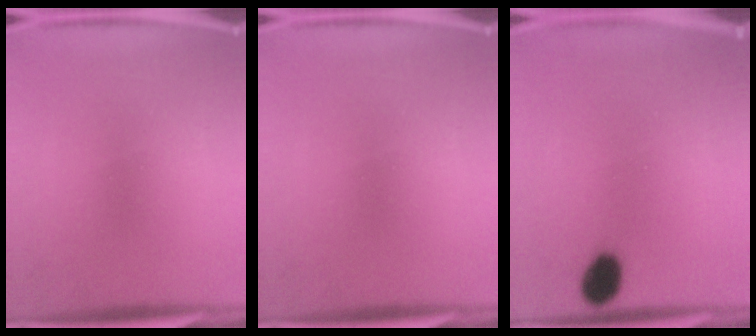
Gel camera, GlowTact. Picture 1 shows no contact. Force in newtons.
{"total": 0.0}
{"total": 6.0}